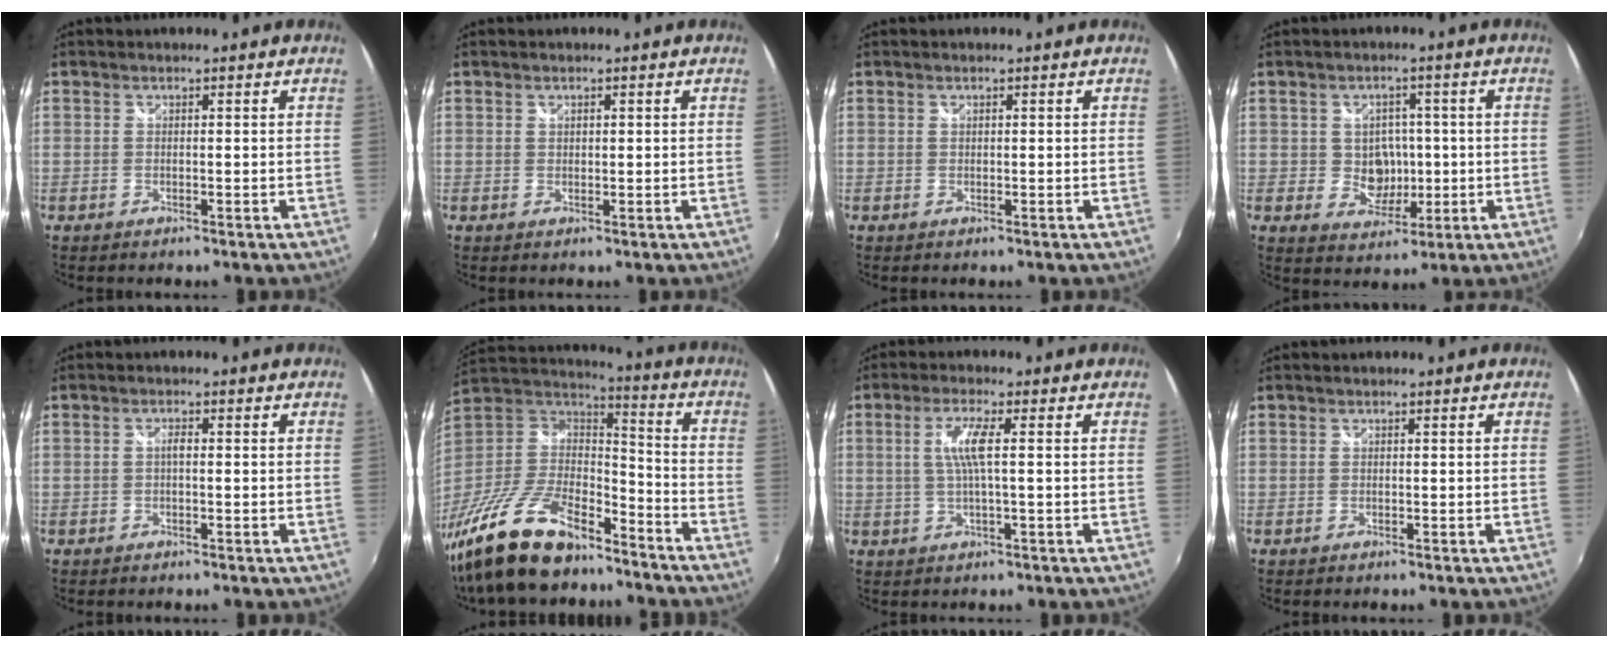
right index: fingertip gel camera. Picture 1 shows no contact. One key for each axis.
{"total": 0.7, "fx": 0.4, "fy": 0.5, "fz": 0.4, "tx": -0.004, "ty": 0.001, "tz": 0.007}
{"total": 0.0}
{"total": 6.0, "fx": -0.1, "fy": 5.4, "fz": 2.6, "tx": -0.048, "ty": 0.006, "tz": 0.008}
{"total": 1.1, "fx": -0.1, "fy": 0.4, "fz": 1.0, "tx": -0.019, "ty": 0.004, "tz": -0.004}
{"total": 24.4, "fx": -17.7, "fy": 9.4, "fz": 14.0, "tx": -0.299, "ty": -0.023, "tz": -0.306}
{"total": 5.0, "fx": 0.6, "fy": 0.1, "fz": 5.0, "tx": -0.100, "ty": -0.001, "tz": 0.014}
{"total": 0.0}